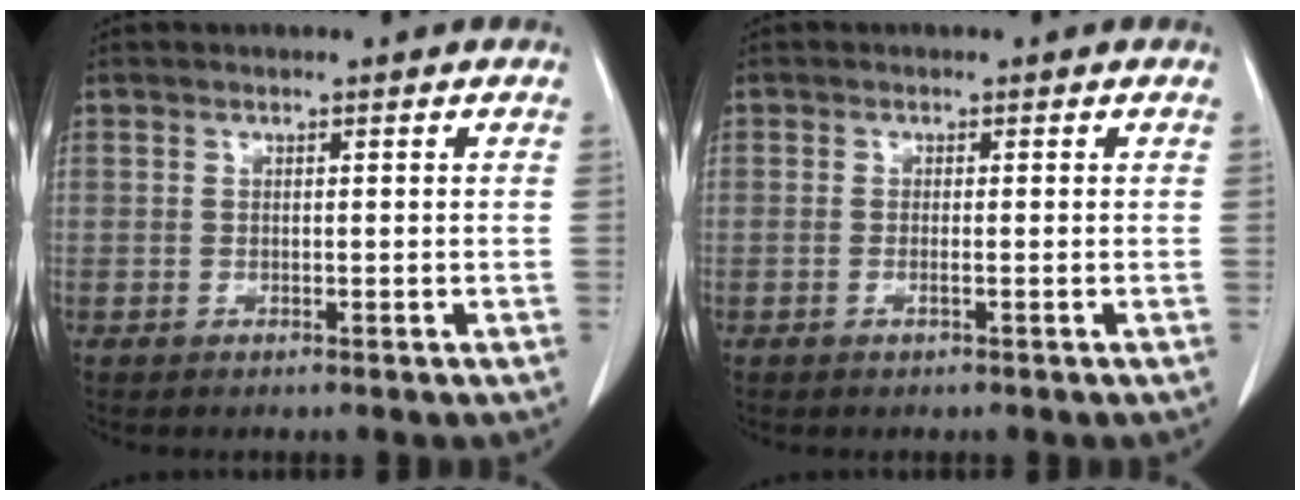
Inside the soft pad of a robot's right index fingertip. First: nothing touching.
{"total": 0.7, "force": [-0.2, -0.1, 0.7], "torque": [-0.013, -0.001, -0.002]}